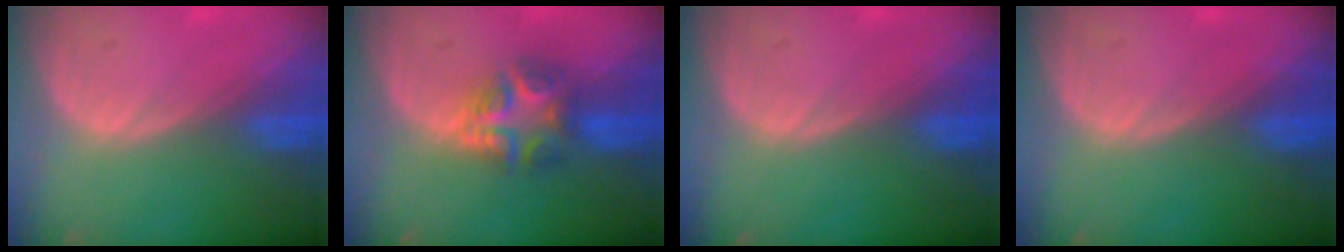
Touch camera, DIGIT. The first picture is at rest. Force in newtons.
{"total": 6.5, "press": 6.1, "slide": 2.3}
{"total": 0.0}
{"total": 0.0}